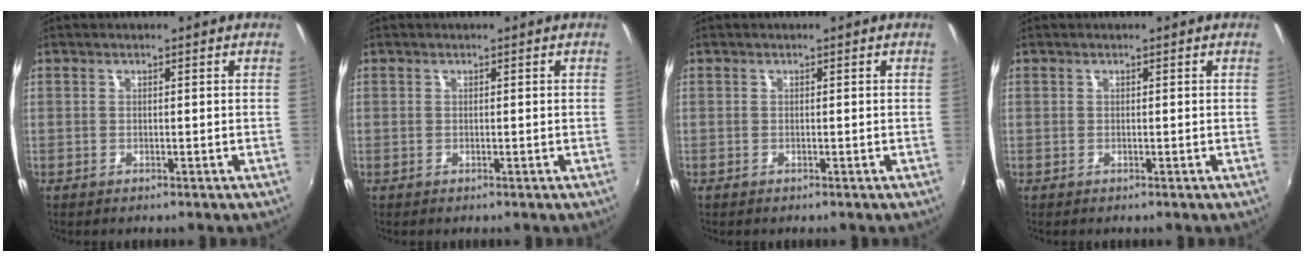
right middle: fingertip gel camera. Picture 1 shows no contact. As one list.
[{"total": 0.0}, {"total": 0.0}, {"total": 0.0}]